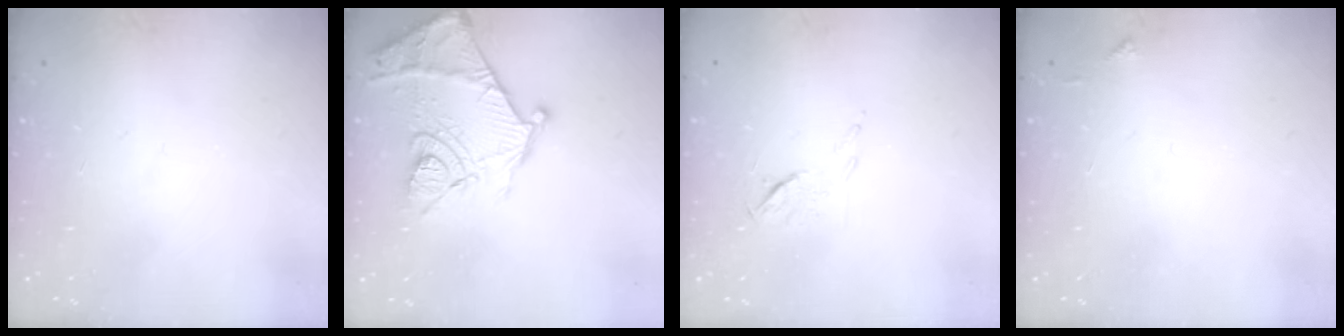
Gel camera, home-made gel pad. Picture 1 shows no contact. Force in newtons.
{"total": 17.3, "press": 17.2, "slide": 1.7}
{"total": 5.4, "press": 5.3, "slide": 0.9}
{"total": 3.8, "press": 3.7, "slide": 0.6}